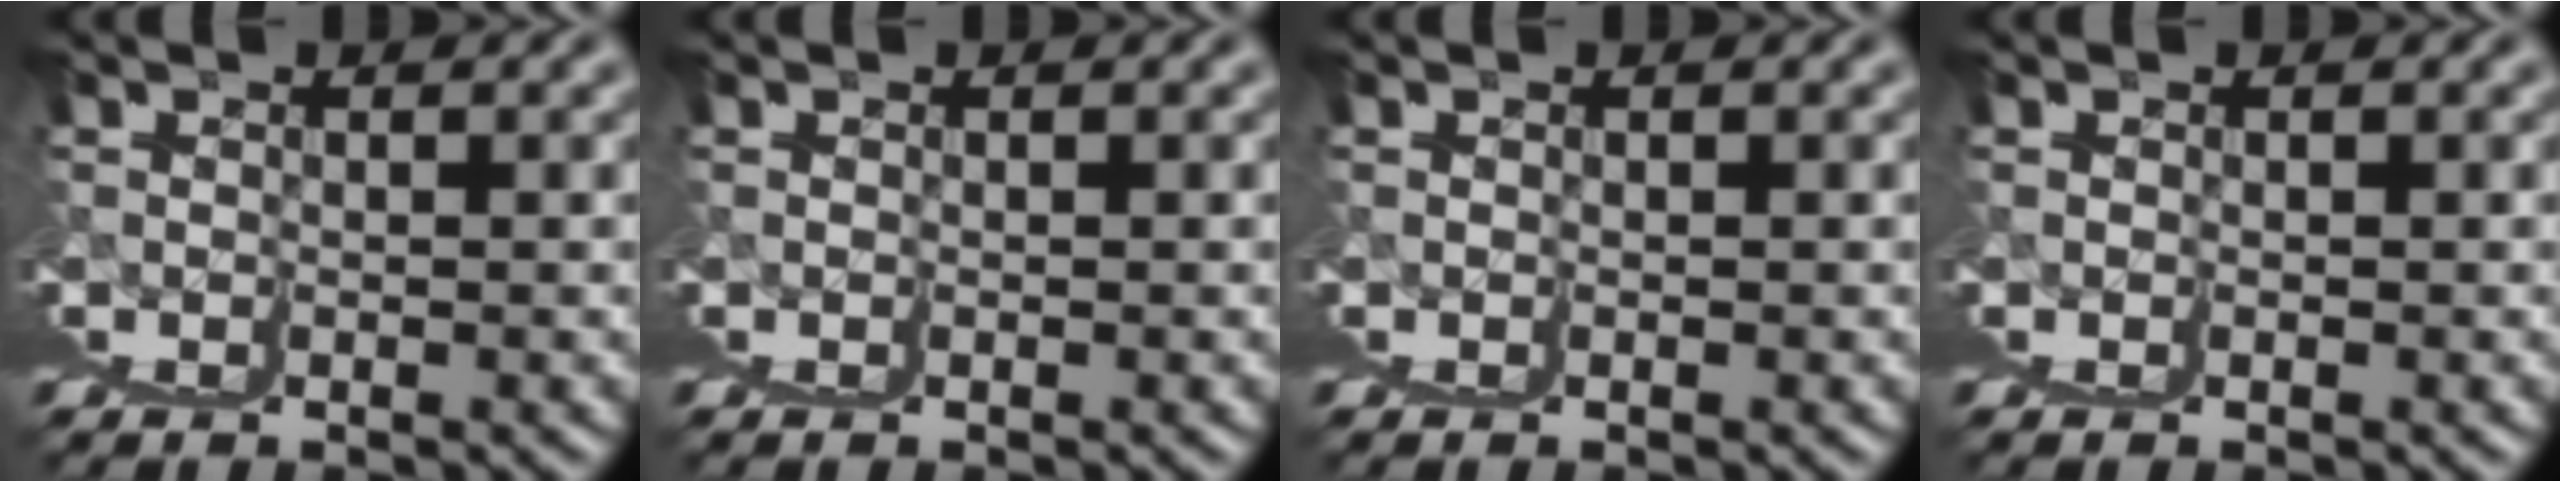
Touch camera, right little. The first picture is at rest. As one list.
[{"total": 0.0}, {"total": 0.0}, {"total": 0.0}]